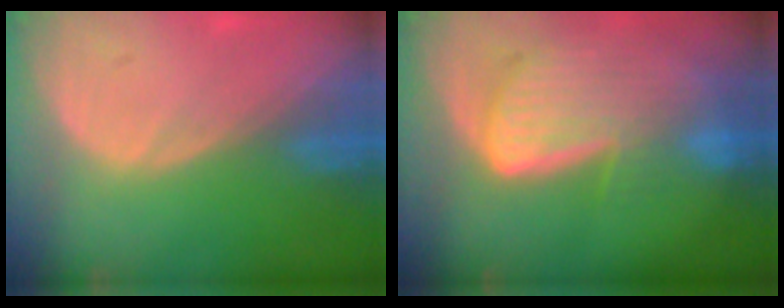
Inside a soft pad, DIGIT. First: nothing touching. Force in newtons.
{"total": 9.2, "press": 8.0, "slide": 4.5}